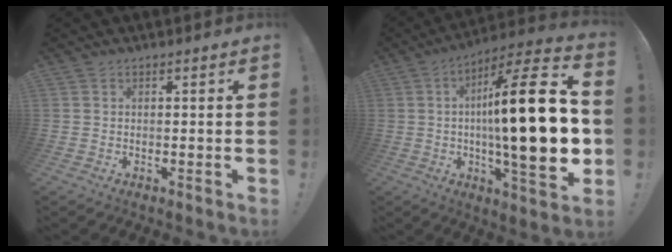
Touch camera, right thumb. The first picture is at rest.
{"total": 27.0, "force": [-0.8, 5.7, 26.4], "torque": [-0.434, 0.001, -0.026]}